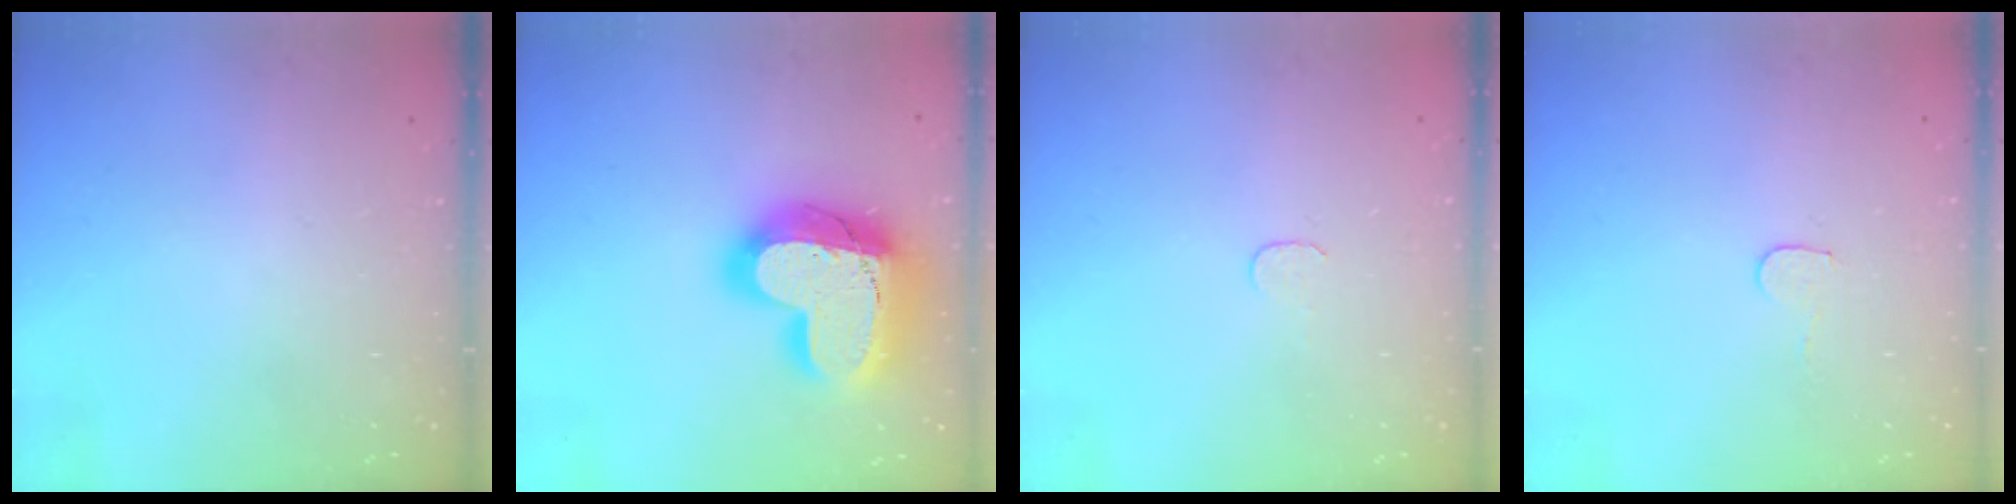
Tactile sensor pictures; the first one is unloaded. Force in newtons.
{"total": 25.8, "press": 25.7, "slide": 1.9}
{"total": 3.7, "press": 3.7, "slide": 0.4}
{"total": 4.5, "press": 4.5, "slide": 0.4}